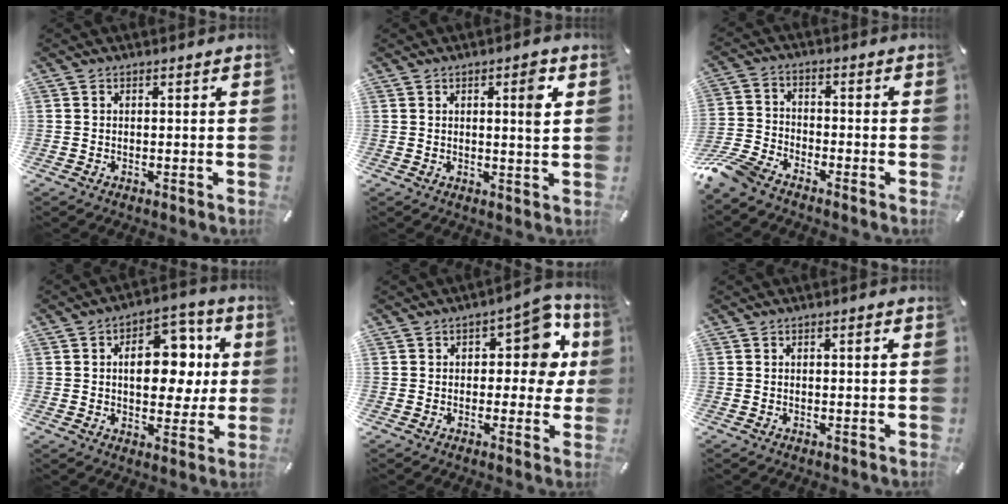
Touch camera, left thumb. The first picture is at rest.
{"total": 5.3, "force": [1.8, 1.2, 4.8], "torque": [-0.057, -0.012, 0.019]}
{"total": 8.5, "force": [-7.2, 2.9, 3.3], "torque": [-0.092, 0.020, -0.147]}
{"total": 14.2, "force": [2.2, 9.6, 10.2], "torque": [-0.123, -0.005, 0.035]}
{"total": 10.6, "force": [3.6, 5.9, 8.1], "torque": [-0.087, -0.013, 0.053]}
{"total": 1.0, "force": [0.2, 0.3, 0.9], "torque": [-0.018, 0.003, 0.003]}